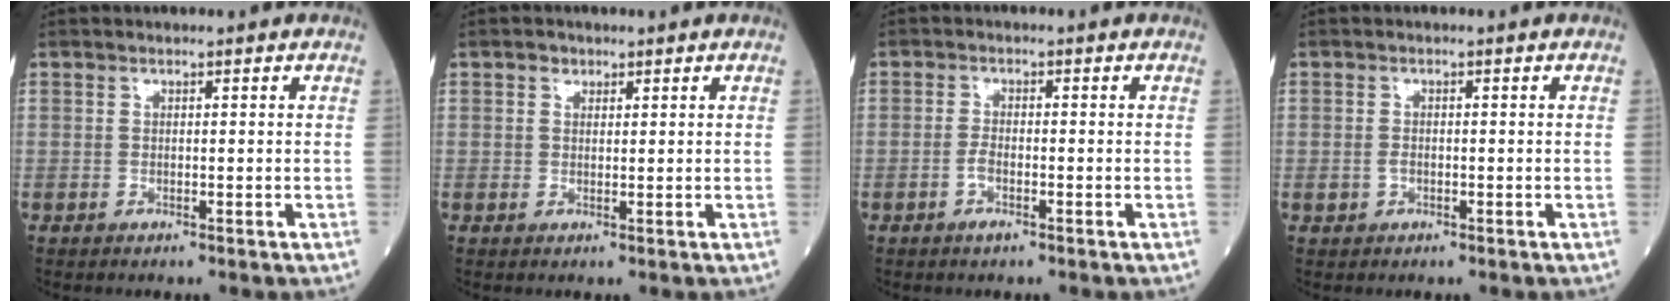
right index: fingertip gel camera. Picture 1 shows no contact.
{"total": 0.9, "force": [0.7, 0.5, 0.3], "torque": [-0.002, -0.004, 0.008]}
{"total": 2.1, "force": [-1.1, 0.5, 1.7], "torque": [-0.036, 0.000, -0.021]}
{"total": 1.2, "force": [-0.4, 0.9, 0.8], "torque": [-0.015, 0.001, -0.003]}